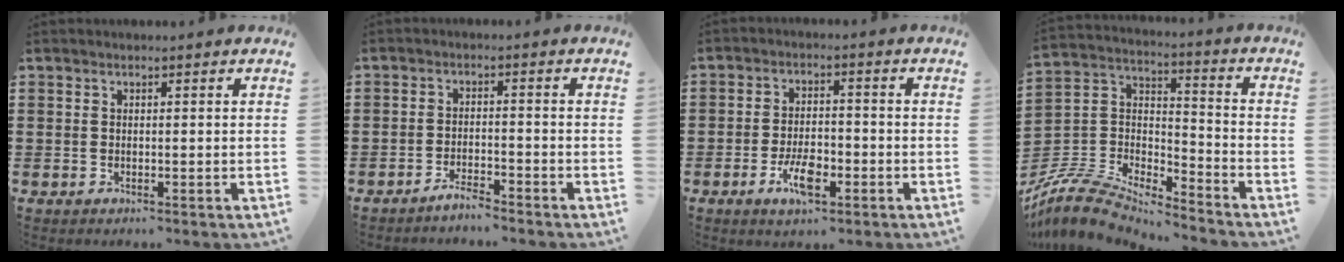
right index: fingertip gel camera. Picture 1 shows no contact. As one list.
[{"total": 2.6, "force": [-2.5, 0.0, 0.5], "torque": [-0.013, 0.004, -0.049]}, {"total": 5.9, "force": [-2.6, 2.4, 4.7], "torque": [-0.088, 0.001, -0.052]}, {"total": 8.3, "force": [-7.8, 1.8, 2.3], "torque": [-0.068, 0.001, -0.163]}]